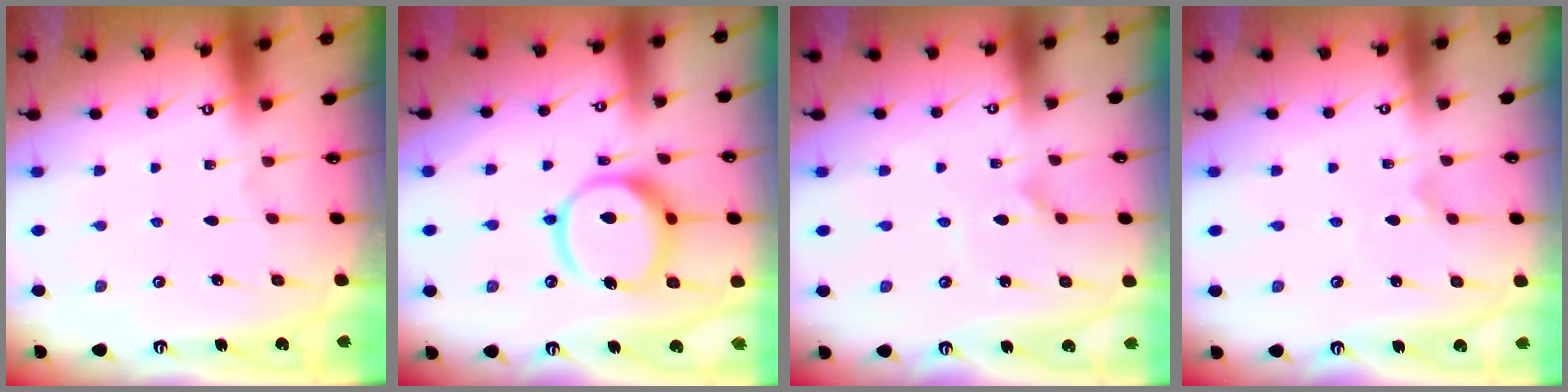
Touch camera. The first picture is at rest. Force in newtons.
{"total": 14.4, "press": 14.3, "slide": 1.6}
{"total": 1.4, "press": 1.4, "slide": 0.1}
{"total": 2.3, "press": 2.3, "slide": 0.0}